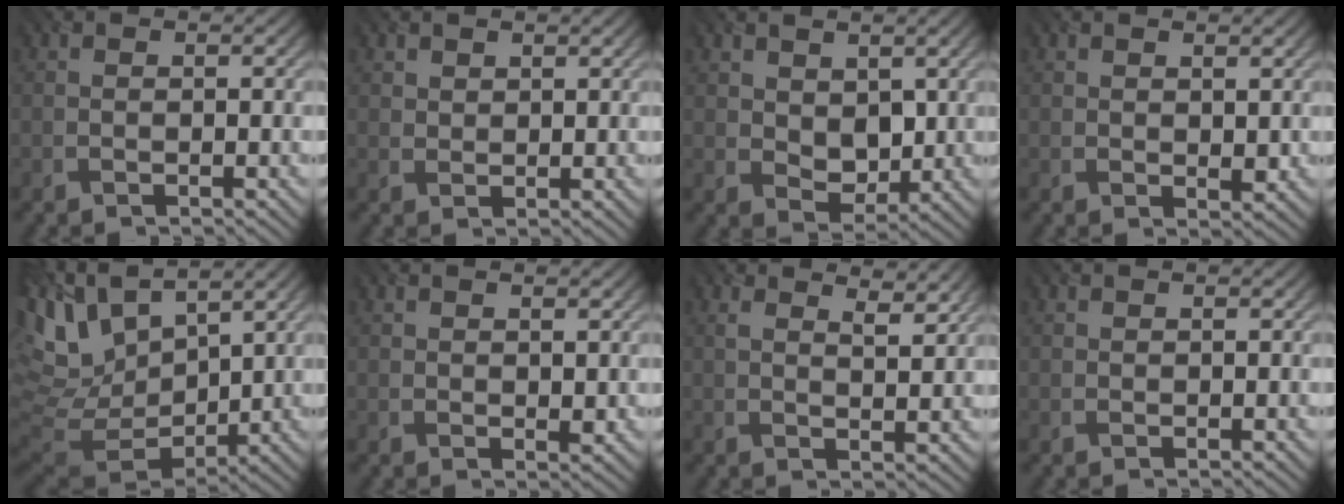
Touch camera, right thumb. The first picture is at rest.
{"total": 1.8, "force": [1.3, 1.1, 0.5], "torque": [-0.014, -0.001, 0.029]}
{"total": 4.5, "force": [1.6, 3.2, 2.8], "torque": [-0.065, -0.011, 0.031]}
{"total": 1.7, "force": [1.0, 0.9, 1.1], "torque": [-0.021, -0.006, 0.022]}
{"total": 11.5, "force": [5.1, 6.3, 8.1], "torque": [-0.210, 0.006, 0.096]}
{"total": 1.5, "force": [0.9, 0.7, 0.9], "torque": [-0.018, -0.005, 0.021]}
{"total": 5.2, "force": [4.0, 1.5, 3.0], "torque": [-0.056, -0.008, 0.068]}
{"total": 0.5, "force": [0.5, 0.2, 0.0], "torque": [-0.001, 0.000, 0.010]}